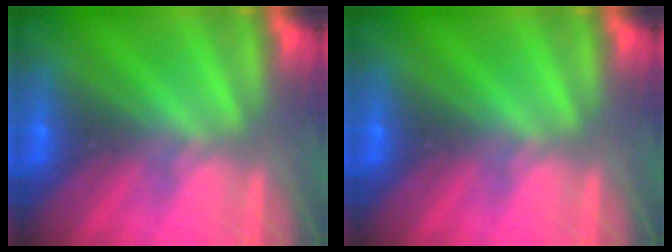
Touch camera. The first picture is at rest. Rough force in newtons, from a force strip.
{"total": 0.0}